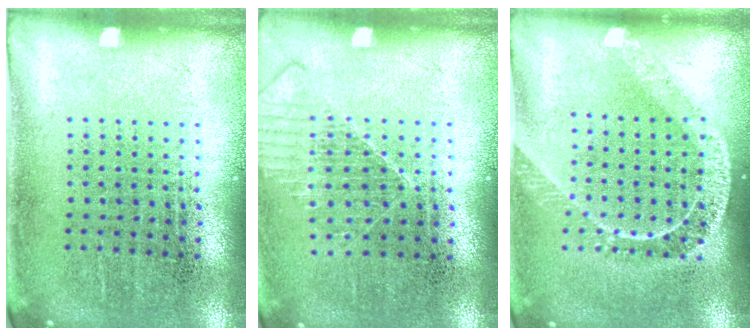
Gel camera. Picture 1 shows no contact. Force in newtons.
{"total": 1.2, "press": 1.2, "slide": 0.1}
{"total": 1.7, "press": 1.4, "slide": 1.0}